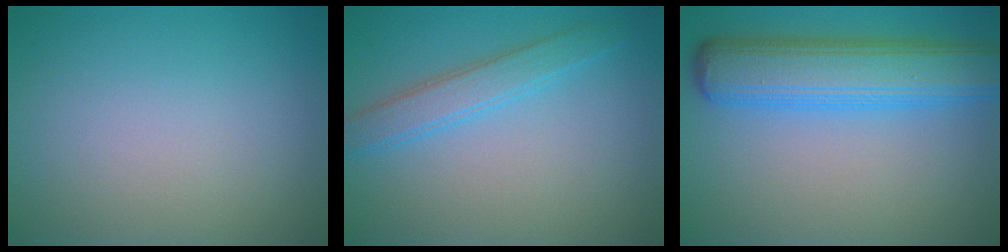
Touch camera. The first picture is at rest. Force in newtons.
{"total": 2.8, "press": 2.8, "slide": 0.1}
{"total": 8.9, "press": 8.9, "slide": 0.3}